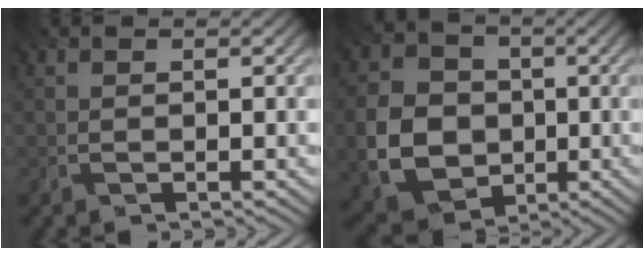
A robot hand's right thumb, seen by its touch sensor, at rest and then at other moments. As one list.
[{"total": 10.4, "force": [-2.3, 8.5, 5.5], "torque": [-0.136, -0.016, -0.051]}]